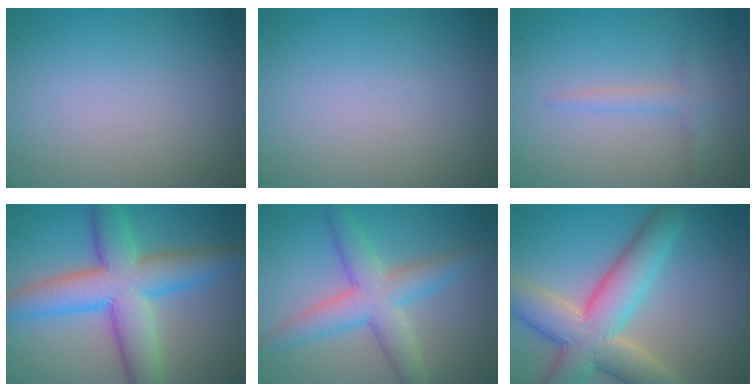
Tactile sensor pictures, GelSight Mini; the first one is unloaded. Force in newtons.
{"total": 0.0}
{"total": 1.5, "press": 1.5, "slide": 0.1}
{"total": 9.0, "press": 9.0, "slide": 0.1}
{"total": 5.5, "press": 5.5, "slide": 0.1}
{"total": 8.8, "press": 8.7, "slide": 0.7}